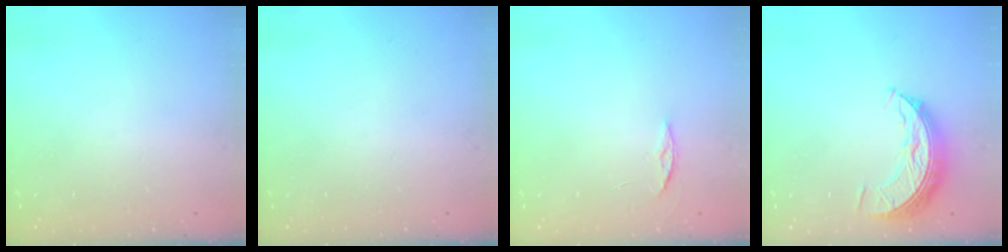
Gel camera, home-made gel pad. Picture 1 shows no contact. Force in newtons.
{"total": 0.0}
{"total": 3.5, "press": 3.5, "slide": 0.4}
{"total": 9.1, "press": 9.1, "slide": 0.6}